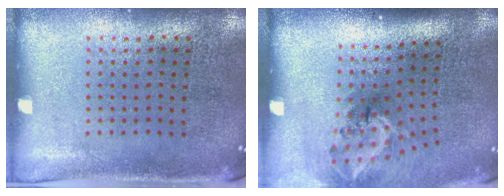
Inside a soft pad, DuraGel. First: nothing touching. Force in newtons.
{"total": 2.0, "press": 1.3, "slide": 1.5}